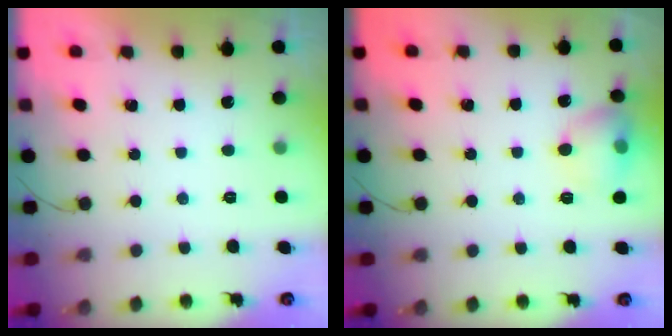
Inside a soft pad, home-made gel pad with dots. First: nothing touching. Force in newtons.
{"total": 9.7, "press": 9.6, "slide": 1.4}